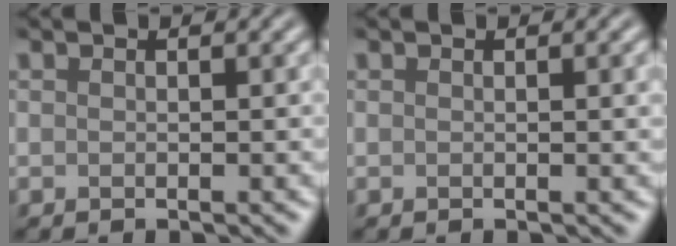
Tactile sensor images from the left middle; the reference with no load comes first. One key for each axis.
{"total": 0.8, "fx": 0.2, "fy": 0.2, "fz": 0.8, "tx": -0.008, "ty": 0.003, "tz": 0.002}